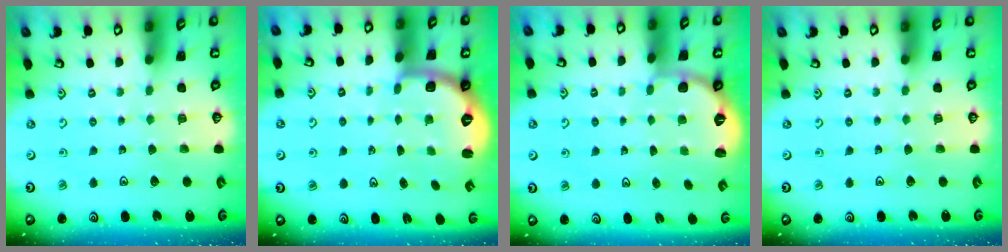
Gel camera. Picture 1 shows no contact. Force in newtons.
{"total": 2.7, "press": 1.7, "slide": 2.1}
{"total": 2.6, "press": 1.7, "slide": 1.9}
{"total": 0.0}